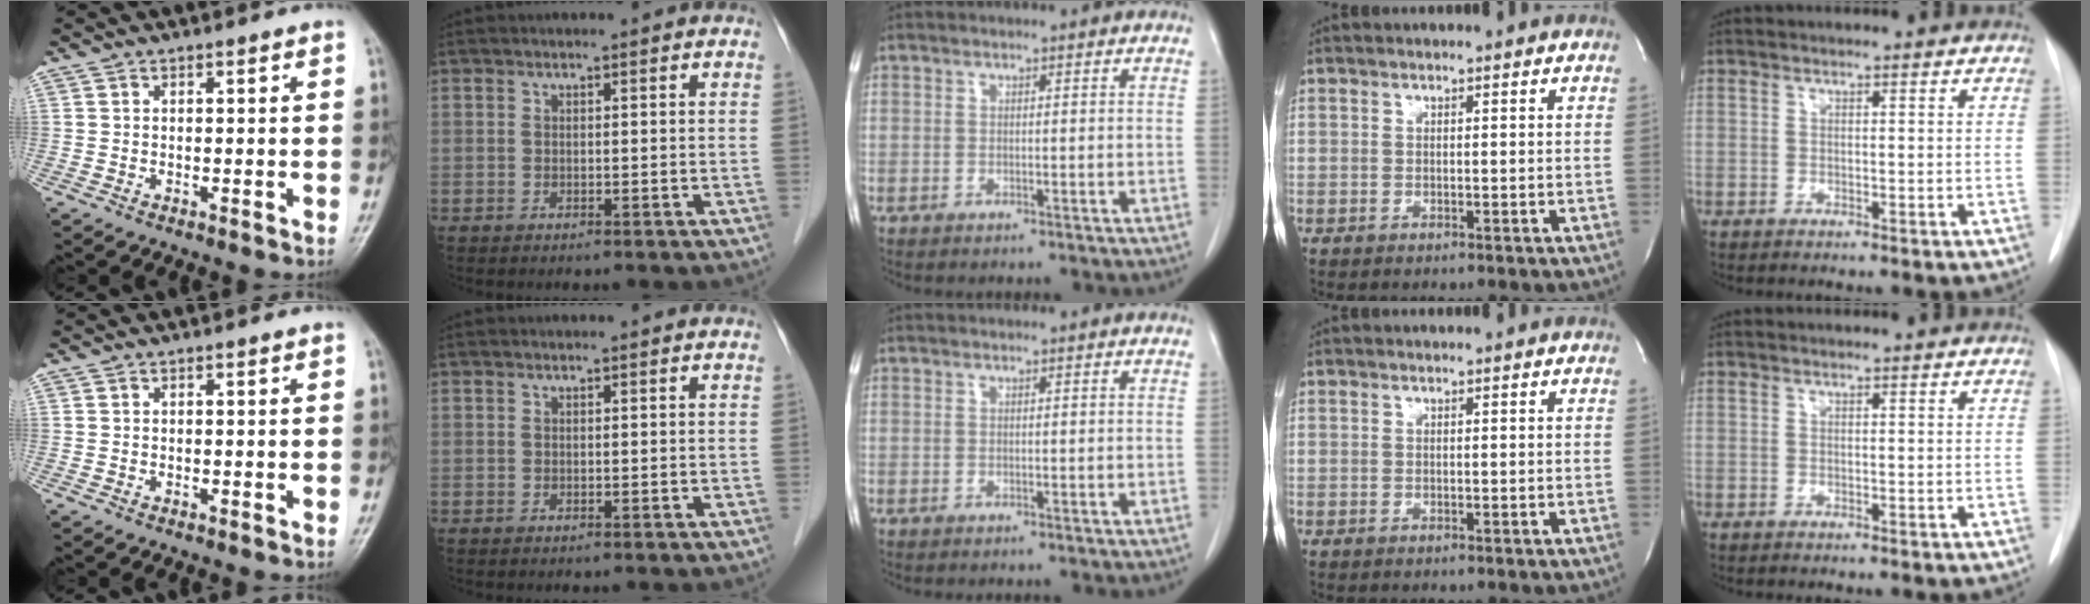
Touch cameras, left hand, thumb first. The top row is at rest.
{}